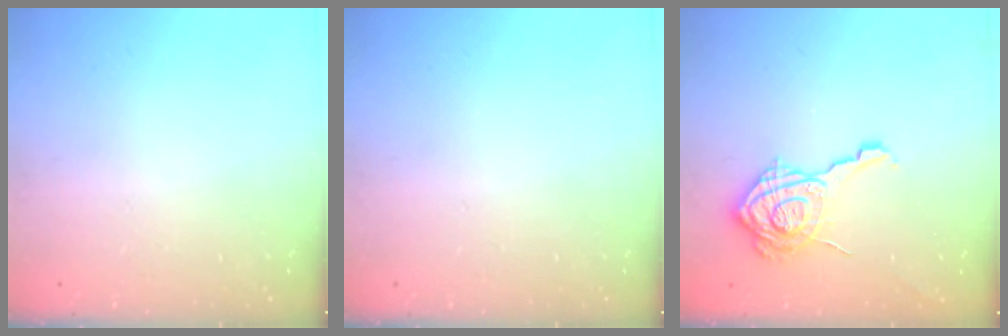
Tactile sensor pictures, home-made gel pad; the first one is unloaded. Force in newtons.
{"total": 0.0}
{"total": 16.1, "press": 16.1, "slide": 0.5}